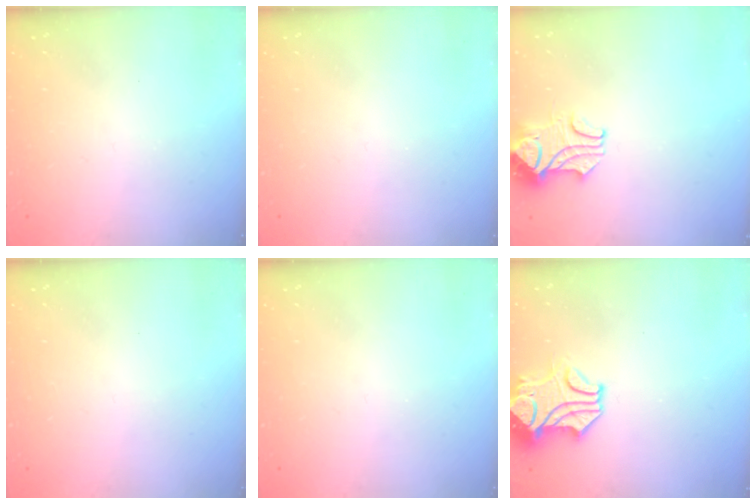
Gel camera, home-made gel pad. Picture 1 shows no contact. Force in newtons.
{"total": 0.0}
{"total": 2.1, "press": 1.9, "slide": 0.8}
{"total": 0.0}
{"total": 0.0}
{"total": 2.5, "press": 2.3, "slide": 1.0}